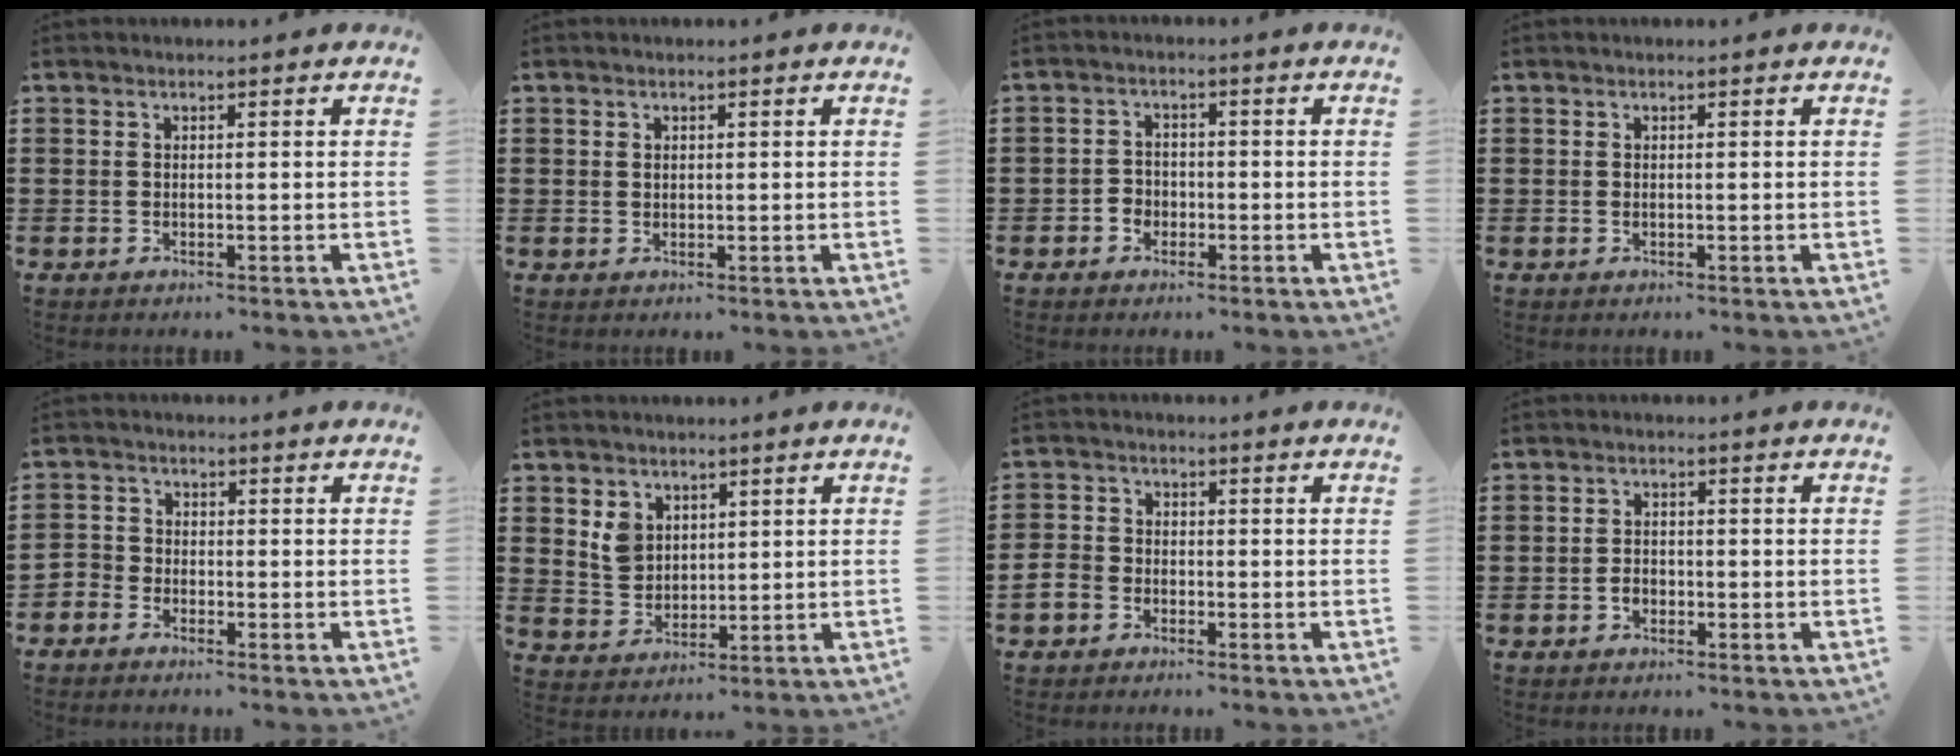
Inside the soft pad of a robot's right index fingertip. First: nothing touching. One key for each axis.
{"total": 0.6, "fx": 0.3, "fy": 0.5, "fz": 0.1, "tx": -0.004, "ty": 0.003, "tz": 0.005}
{"total": 2.2, "fx": -1.2, "fy": 1.8, "fz": 0.4, "tx": -0.014, "ty": 0.004, "tz": -0.028}
{"total": 0.0}
{"total": 2.1, "fx": -2.0, "fy": 0.8, "fz": -0.2, "tx": -0.004, "ty": 0.003, "tz": -0.045}
{"total": 4.5, "fx": 2.2, "fy": 3.7, "fz": 1.4, "tx": -0.042, "ty": 0.013, "tz": 0.044}
{"total": 2.9, "fx": -2.0, "fy": 2.0, "fz": 0.7, "tx": -0.042, "ty": -0.004, "tz": -0.049}
{"total": 1.7, "fx": -0.8, "fy": 1.1, "fz": 1.0, "tx": -0.021, "ty": 0.001, "tz": -0.016}